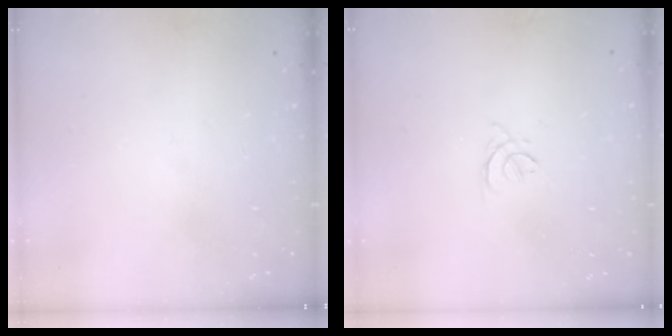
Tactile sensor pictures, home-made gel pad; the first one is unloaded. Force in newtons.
{"total": 2.4, "press": 2.3, "slide": 0.6}